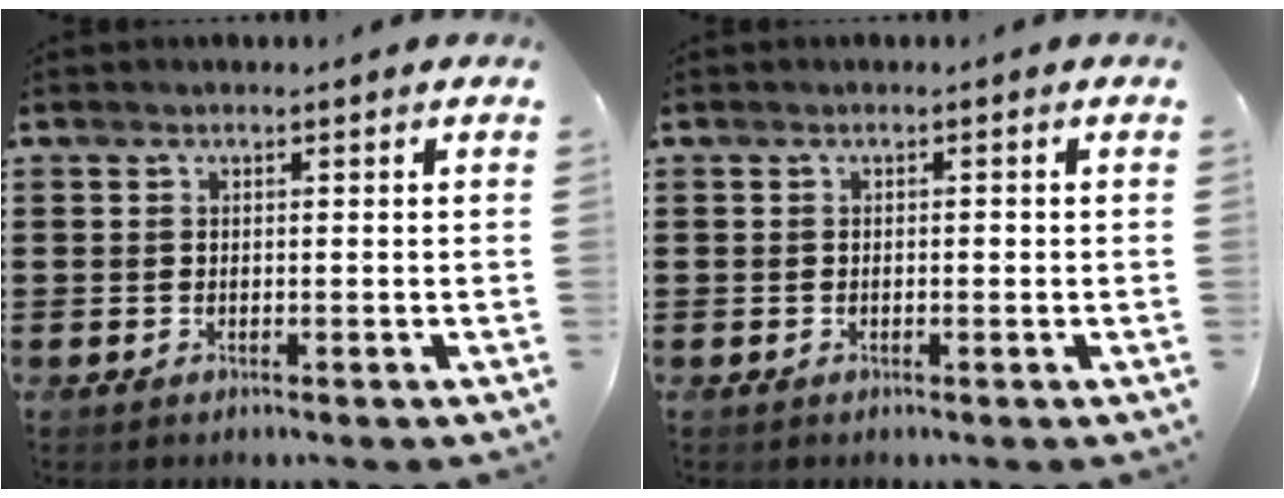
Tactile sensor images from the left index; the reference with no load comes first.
{"total": 0.6, "force": [-0.1, 0.1, 0.6], "torque": [-0.013, -0.003, -0.001]}